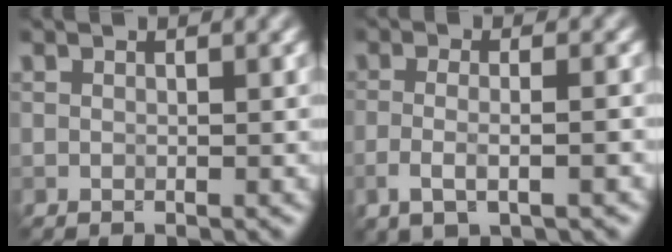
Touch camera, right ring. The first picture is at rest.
{"total": 3.5, "force": [-1.1, 1.1, 3.1], "torque": [-0.056, -0.004, -0.022]}